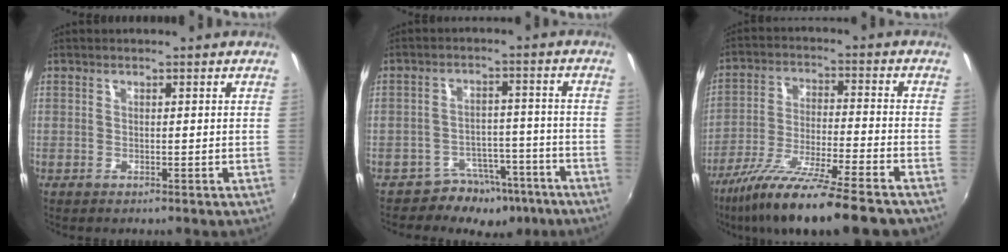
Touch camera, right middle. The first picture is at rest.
{"total": 8.5, "force": [-6.5, 5.2, 1.7], "torque": [-0.023, 0.026, -0.081]}
{"total": 18.7, "force": [-14.7, 1.5, 11.4], "torque": [-0.214, -0.047, -0.247]}